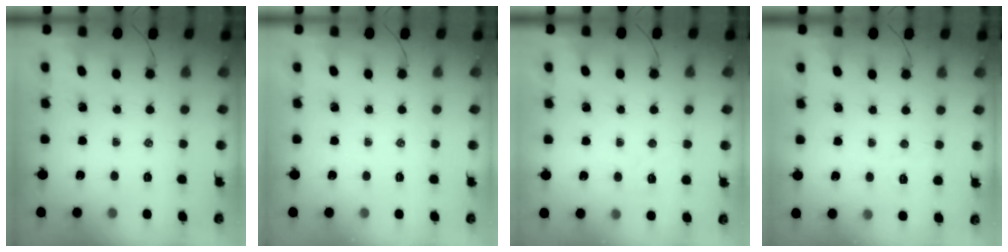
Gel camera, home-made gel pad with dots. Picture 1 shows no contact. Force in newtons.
{"total": 0.0}
{"total": 5.3, "press": 5.1, "slide": 1.2}
{"total": 3.1, "press": 2.9, "slide": 1.0}